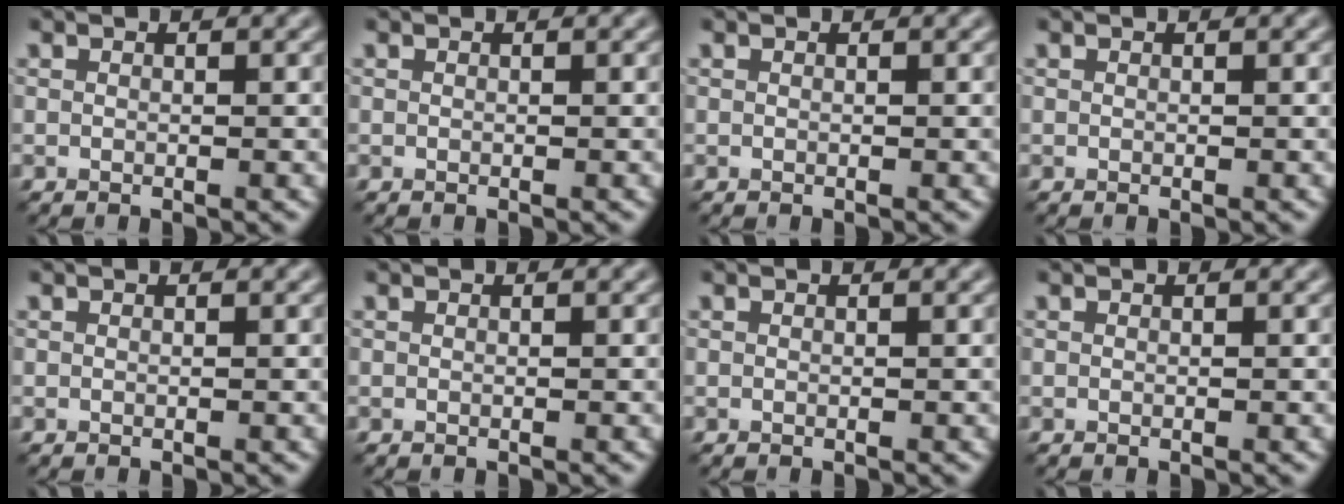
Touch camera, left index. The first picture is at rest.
{"total": 0.0}
{"total": 0.0}
{"total": 0.0}
{"total": 0.0}
{"total": 0.0}
{"total": 0.0}
{"total": 0.0}